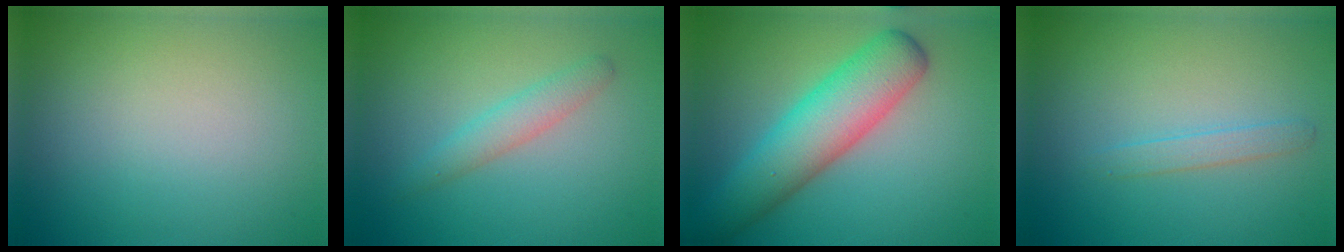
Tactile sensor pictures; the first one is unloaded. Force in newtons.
{"total": 2.1, "press": 2.1, "slide": 0.1}
{"total": 7.1, "press": 7.1, "slide": 0.2}
{"total": 1.3, "press": 1.3, "slide": 0.1}